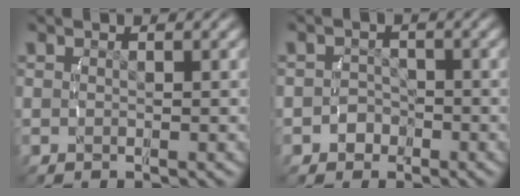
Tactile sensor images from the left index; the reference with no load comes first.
{"total": 2.8, "force": [-1.4, 2.4, 0.4], "torque": [-0.010, -0.009, -0.025]}